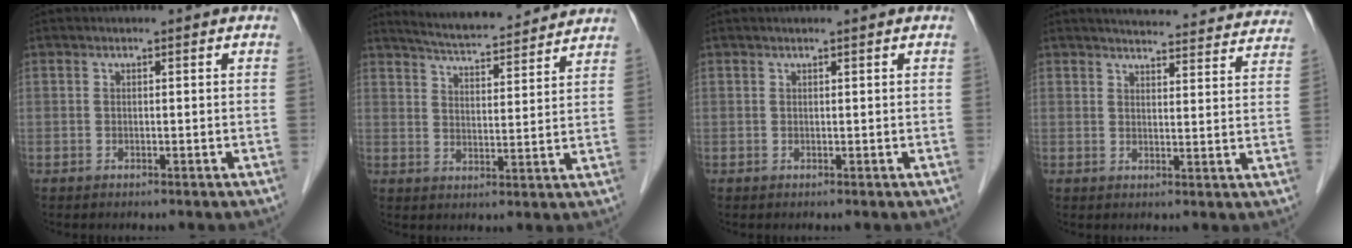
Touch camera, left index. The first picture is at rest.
{"total": 13.1, "force": [12.3, 1.2, 4.4], "torque": [-0.075, 0.011, 0.174]}
{"total": 0.6, "force": [0.4, -0.2, 0.4], "torque": [-0.010, 0.002, 0.013]}
{"total": 21.2, "force": [20.2, 3.3, 5.3], "torque": [-0.058, -0.031, 0.229]}